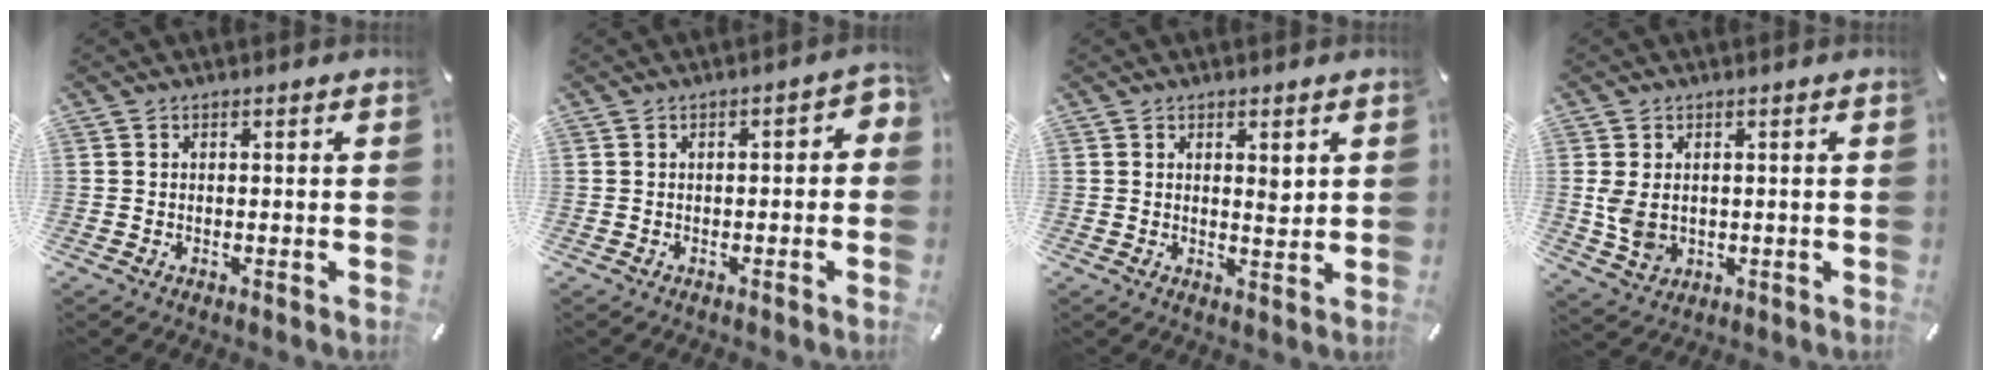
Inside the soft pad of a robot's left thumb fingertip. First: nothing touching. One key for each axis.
{"total": 2.9, "fx": -1.1, "fy": 1.6, "fz": 2.3, "tx": -0.031, "ty": 0.010, "tz": -0.023}
{"total": 2.8, "fx": 1.3, "fy": 1.3, "fz": 2.1, "tx": -0.022, "ty": -0.008, "tz": 0.017}
{"total": 5.2, "fx": 0.4, "fy": 4.0, "fz": 3.2, "tx": -0.065, "ty": -0.006, "tz": 0.003}